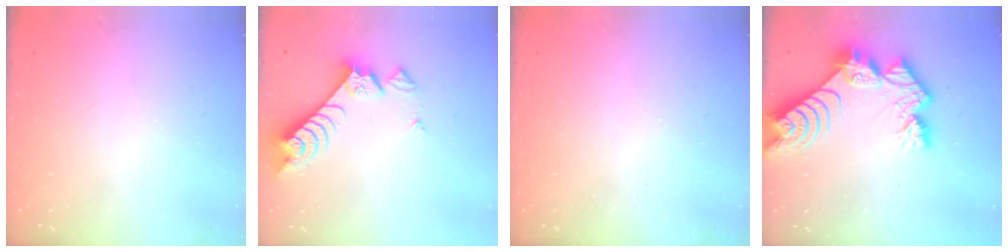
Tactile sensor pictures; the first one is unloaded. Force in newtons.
{"total": 7.6, "press": 7.6, "slide": 0.5}
{"total": 3.1, "press": 3.0, "slide": 0.4}
{"total": 14.1, "press": 14.0, "slide": 1.4}